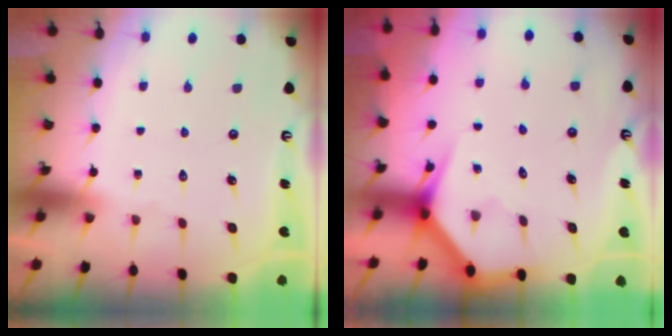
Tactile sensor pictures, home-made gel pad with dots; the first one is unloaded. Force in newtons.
{"total": 3.7, "press": 3.6, "slide": 0.2}